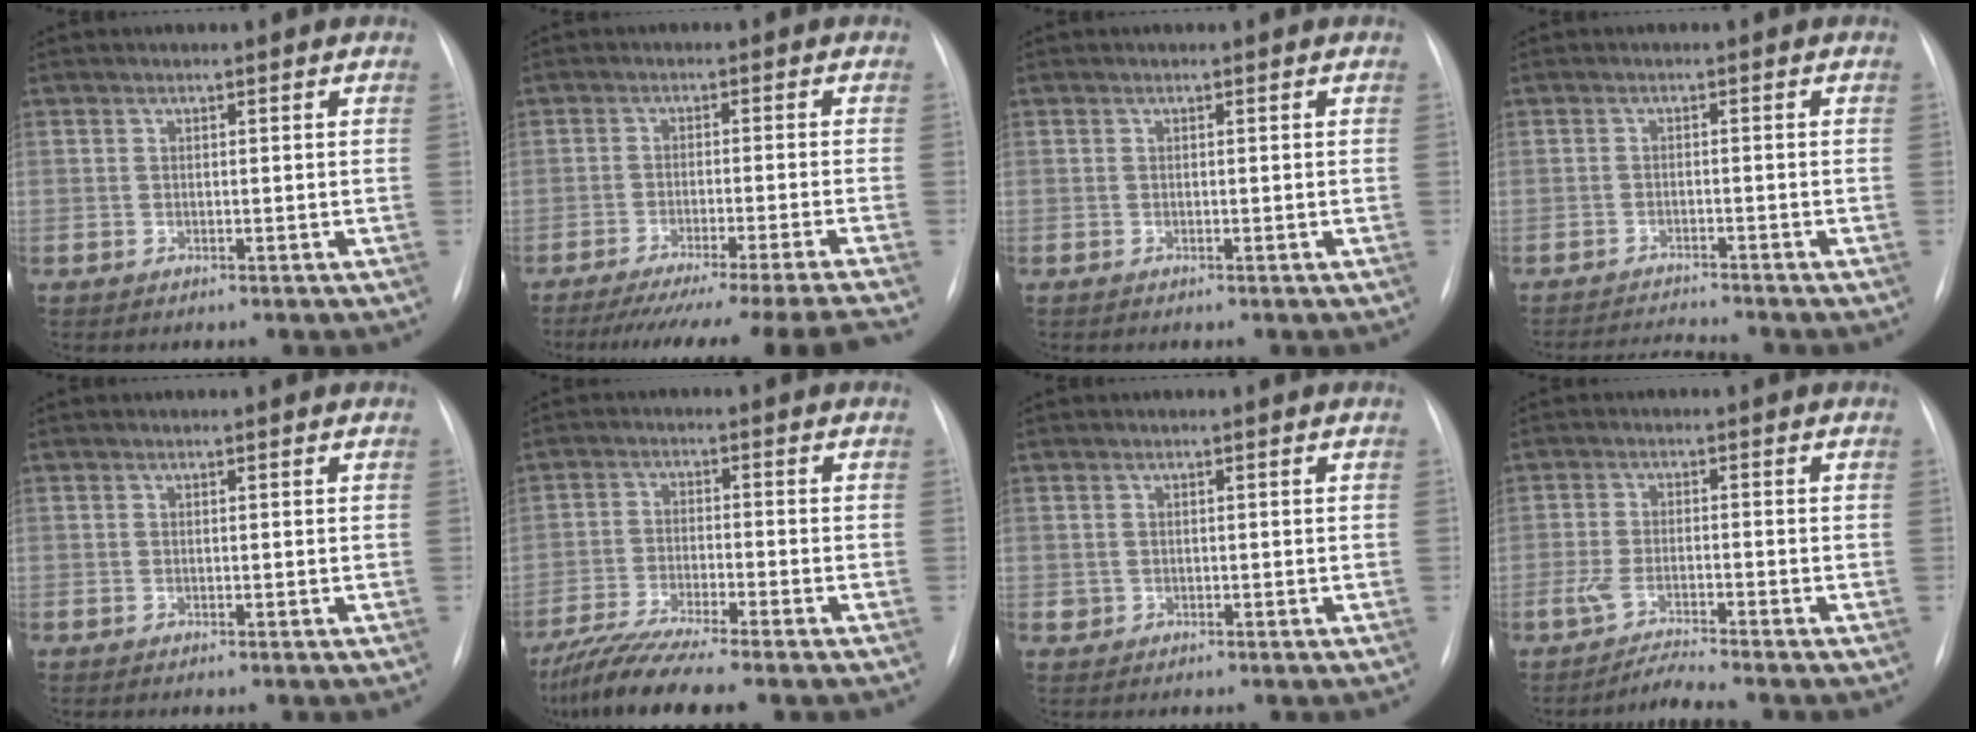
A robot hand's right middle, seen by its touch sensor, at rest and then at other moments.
{"total": 17.7, "force": [-15.7, -3.0, 7.6], "torque": [-0.083, -0.051, -0.223]}
{"total": 0.0}
{"total": 4.2, "force": [-3.9, -1.3, 0.1], "torque": [-0.006, -0.015, -0.065]}
{"total": 0.0}
{"total": 10.3, "force": [-8.6, -0.1, 5.6], "torque": [-0.099, -0.026, -0.145]}
{"total": 1.0, "force": [-0.1, 0.9, 0.1], "torque": [0.001, 0.003, -0.002]}
{"total": 4.3, "force": [-4.0, -1.2, 1.2], "torque": [-0.037, -0.015, -0.073]}